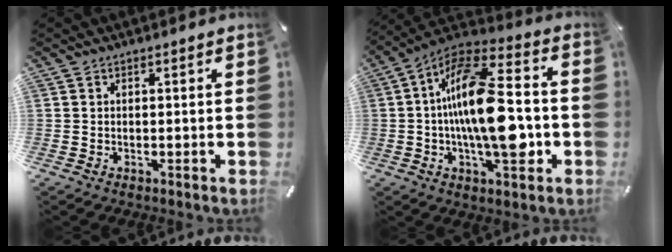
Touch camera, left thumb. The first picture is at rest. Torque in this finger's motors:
{"motor_torque": [2.13, 2.88, 2.77, 0.00, 0.63]}